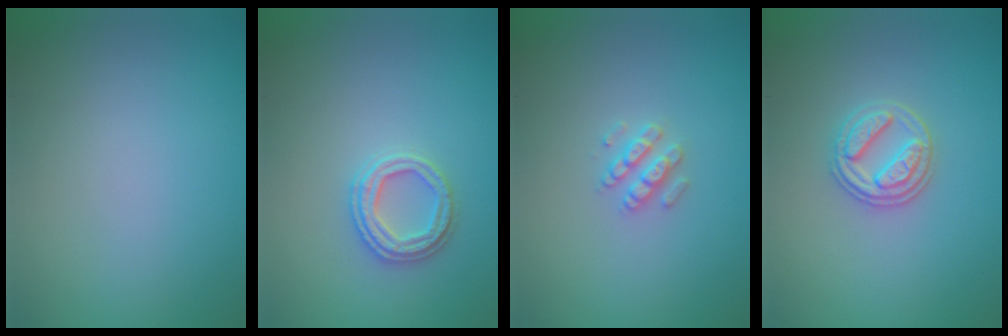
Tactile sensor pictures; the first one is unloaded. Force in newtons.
{"total": 2.6, "press": 2.5, "slide": 0.3}
{"total": 2.1, "press": 2.0, "slide": 0.5}
{"total": 3.0, "press": 2.8, "slide": 1.0}